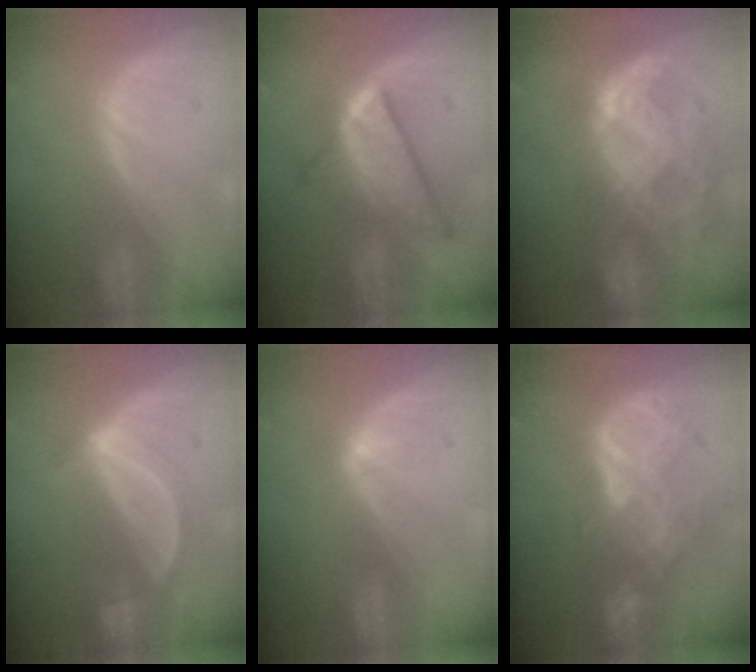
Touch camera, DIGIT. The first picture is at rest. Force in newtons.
{"total": 9.0, "press": 9.0, "slide": 0.6}
{"total": 11.3, "press": 9.5, "slide": 6.0}
{"total": 5.1, "press": 4.7, "slide": 2.0}
{"total": 1.9, "press": 1.5, "slide": 1.1}
{"total": 9.2, "press": 7.9, "slide": 4.7}